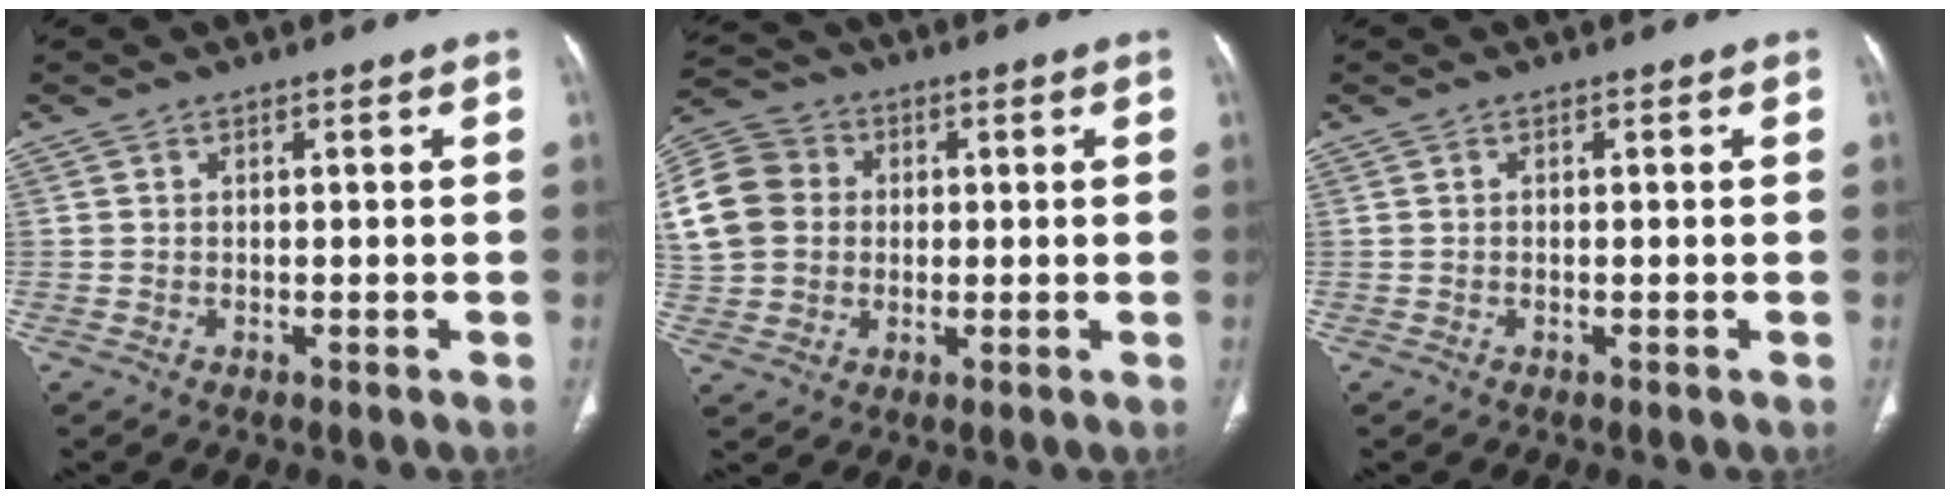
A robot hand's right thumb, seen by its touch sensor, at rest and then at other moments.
{"total": 17.4, "force": [2.0, 14.8, 8.9], "torque": [-0.206, 0.035, 0.041]}
{"total": 0.0}